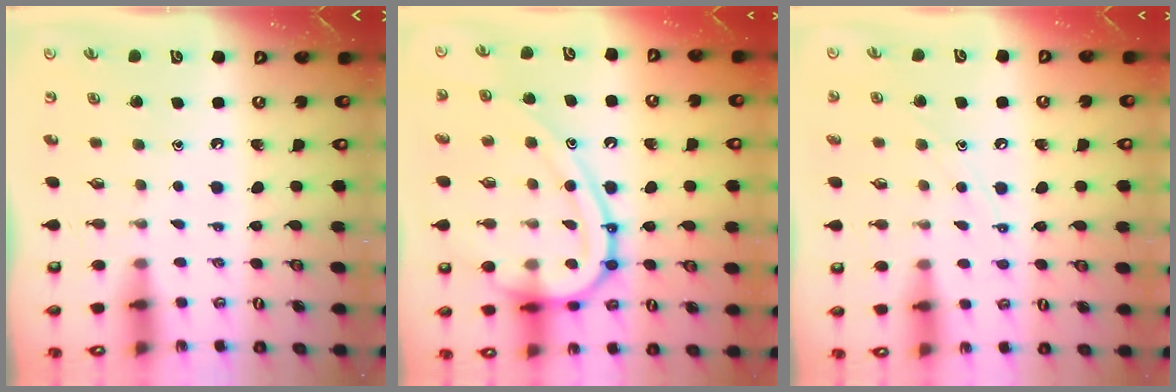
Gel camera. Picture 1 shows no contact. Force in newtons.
{"total": 19.4, "press": 19.3, "slide": 1.9}
{"total": 7.5, "press": 7.5, "slide": 0.7}